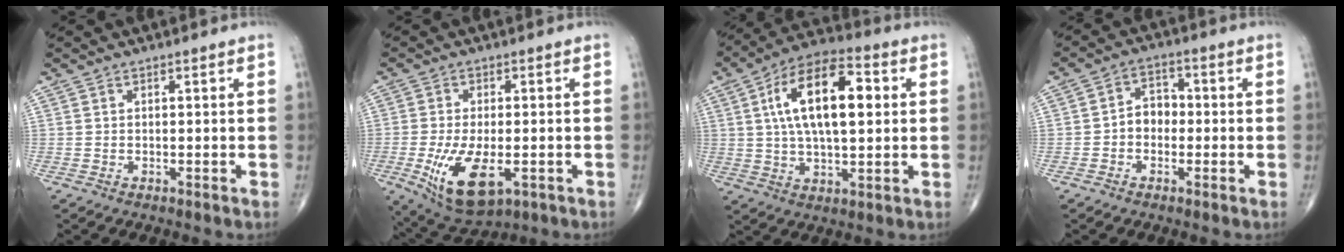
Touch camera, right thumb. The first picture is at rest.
{"total": 11.8, "force": [-3.4, 5.6, 9.8], "torque": [-0.179, -0.013, -0.045]}
{"total": 17.3, "force": [3.4, 7.9, 15.0], "torque": [-0.249, 0.015, 0.052]}
{"total": 4.9, "force": [-0.9, 3.8, 3.0], "torque": [-0.027, 0.023, -0.025]}